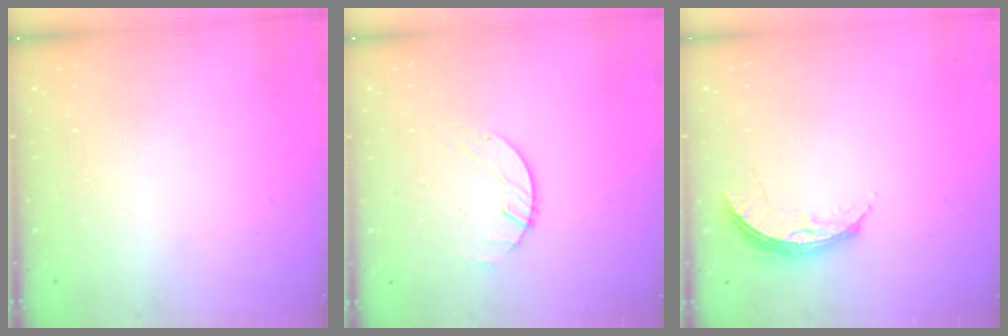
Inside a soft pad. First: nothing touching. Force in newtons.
{"total": 0.6, "press": 0.6, "slide": 0.1}
{"total": 5.6, "press": 5.6, "slide": 0.5}